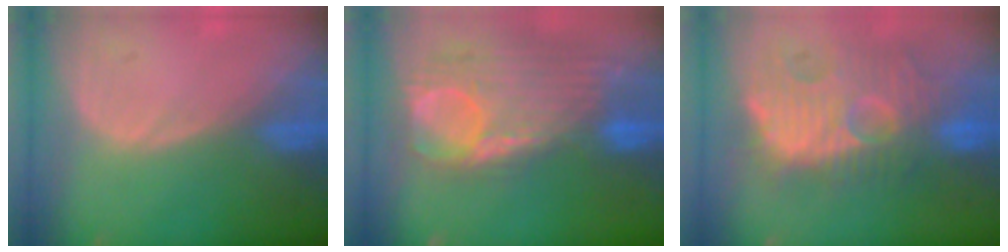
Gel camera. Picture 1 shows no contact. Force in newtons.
{"total": 12.7, "press": 10.6, "slide": 6.9}
{"total": 12.4, "press": 12.0, "slide": 3.4}